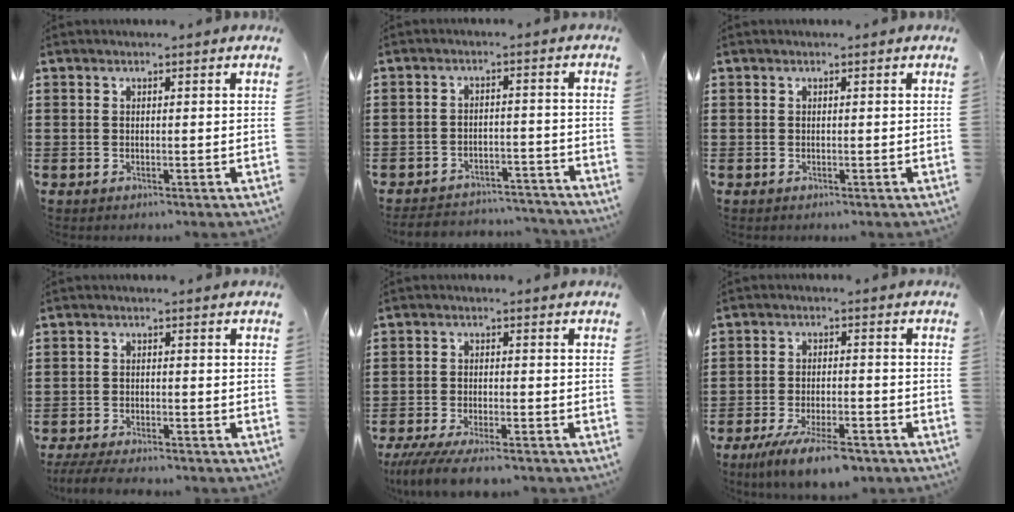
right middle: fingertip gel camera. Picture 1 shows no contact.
{"total": 3.9, "force": [-3.9, 0.5, 0.2], "torque": [-0.013, 0.003, -0.086]}
{"total": 0.0}
{"total": 3.3, "force": [-3.2, 0.2, 0.9], "torque": [-0.023, -0.002, -0.068]}
{"total": 5.0, "force": [-4.4, 0.5, 2.3], "torque": [-0.064, -0.017, -0.089]}
{"total": 7.2, "force": [-5.4, 1.3, 4.6], "torque": [-0.088, -0.005, -0.097]}